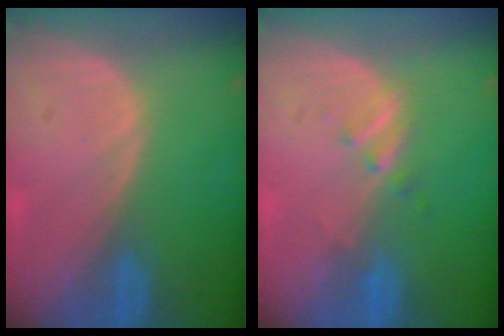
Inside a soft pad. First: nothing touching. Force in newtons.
{"total": 1.9, "press": 1.9, "slide": 0.3}